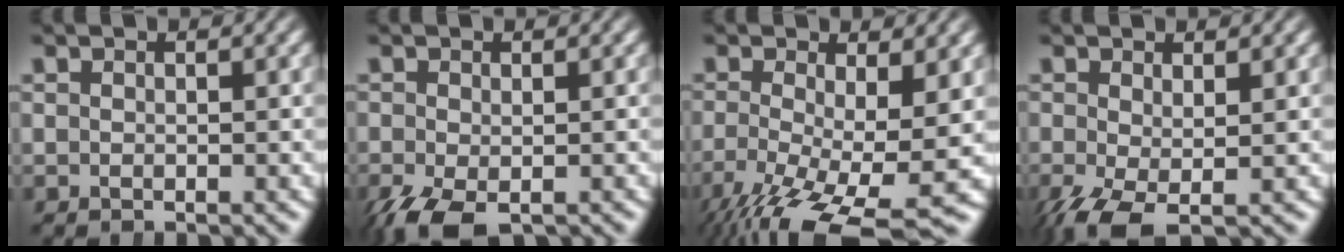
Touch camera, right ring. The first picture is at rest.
{"total": 4.1, "force": [-2.7, 2.0, 2.4], "torque": [-0.059, -0.036, -0.023]}
{"total": 8.2, "force": [-5.2, 3.2, 5.5], "torque": [-0.117, -0.063, -0.052]}
{"total": 4.1, "force": [-2.2, 2.0, 2.8], "torque": [-0.065, -0.041, -0.015]}